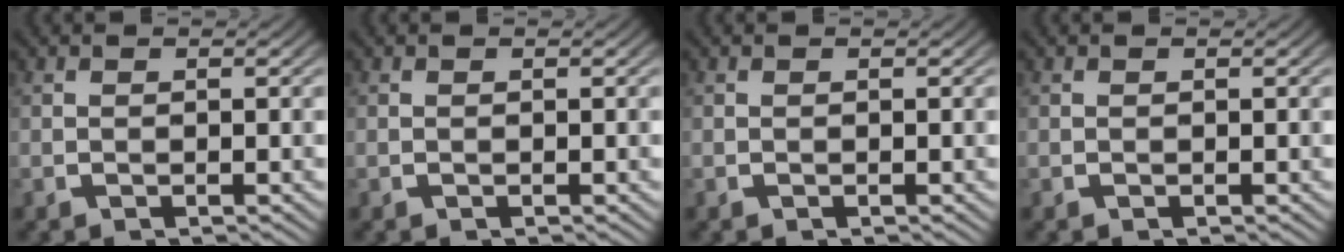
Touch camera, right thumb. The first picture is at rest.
{"total": 0.0}
{"total": 0.0}
{"total": 0.0}